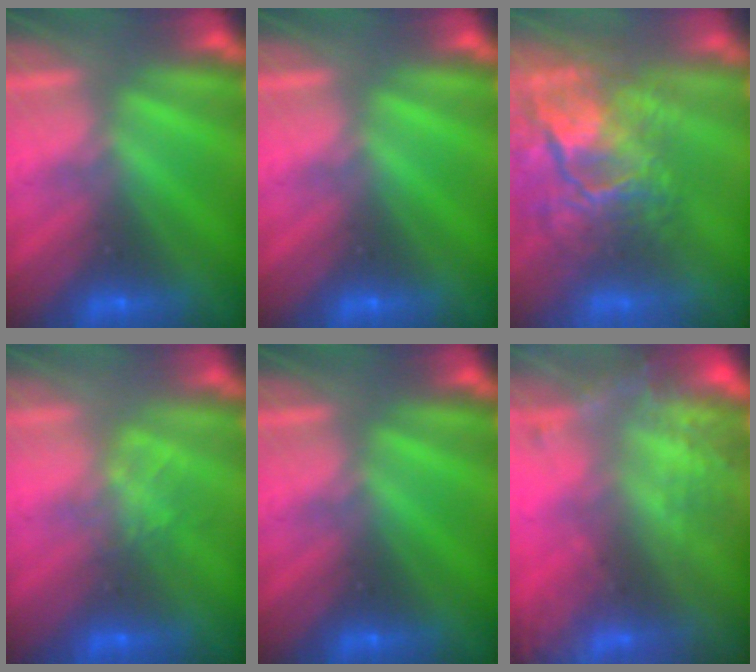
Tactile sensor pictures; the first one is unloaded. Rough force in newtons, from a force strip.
{"total": 0.0}
{"total": 10.0}
{"total": 1.3}
{"total": 0.0}
{"total": 9.8}